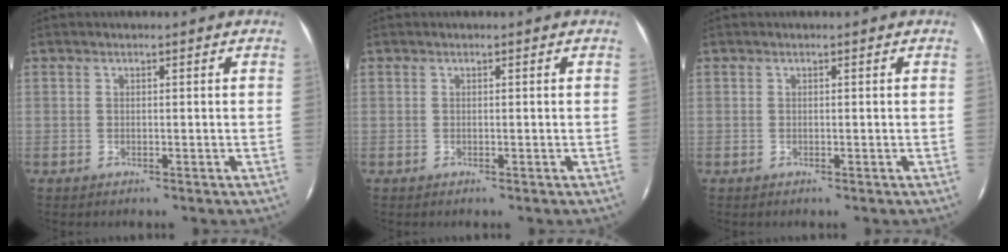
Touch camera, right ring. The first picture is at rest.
{"total": 0.0}
{"total": 0.0}